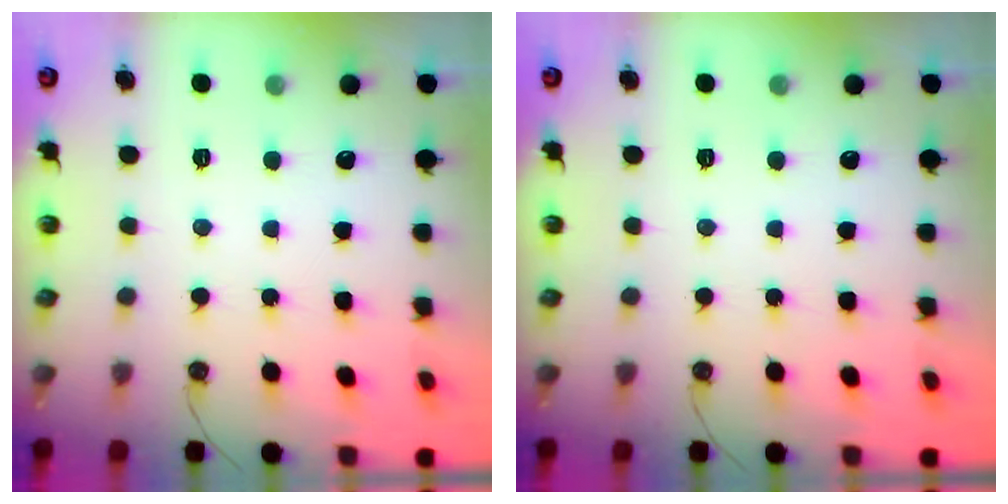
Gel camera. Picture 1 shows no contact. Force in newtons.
{"total": 0.0}